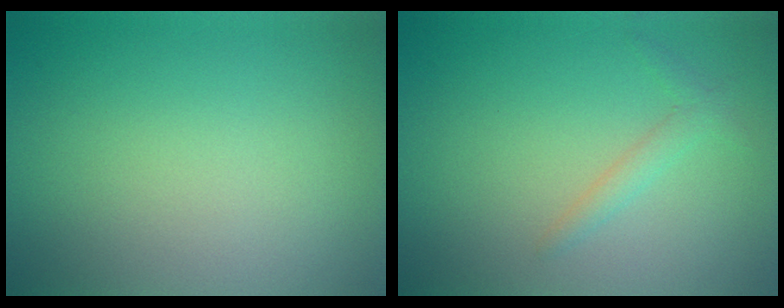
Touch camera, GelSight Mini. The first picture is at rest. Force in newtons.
{"total": 1.5, "press": 1.4, "slide": 0.1}